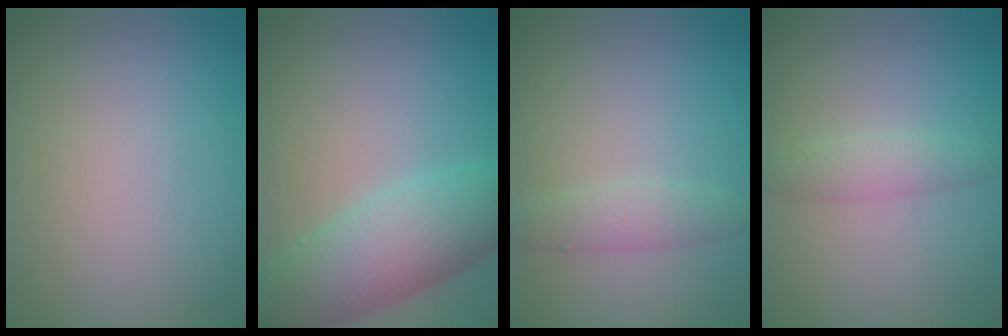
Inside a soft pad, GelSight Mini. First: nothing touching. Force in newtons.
{"total": 7.3, "press": 7.3, "slide": 0.3}
{"total": 1.9, "press": 1.9, "slide": 0.1}
{"total": 1.9, "press": 1.9, "slide": 0.0}